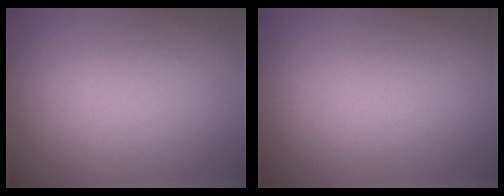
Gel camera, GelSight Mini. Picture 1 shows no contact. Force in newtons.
{"total": 0.0}